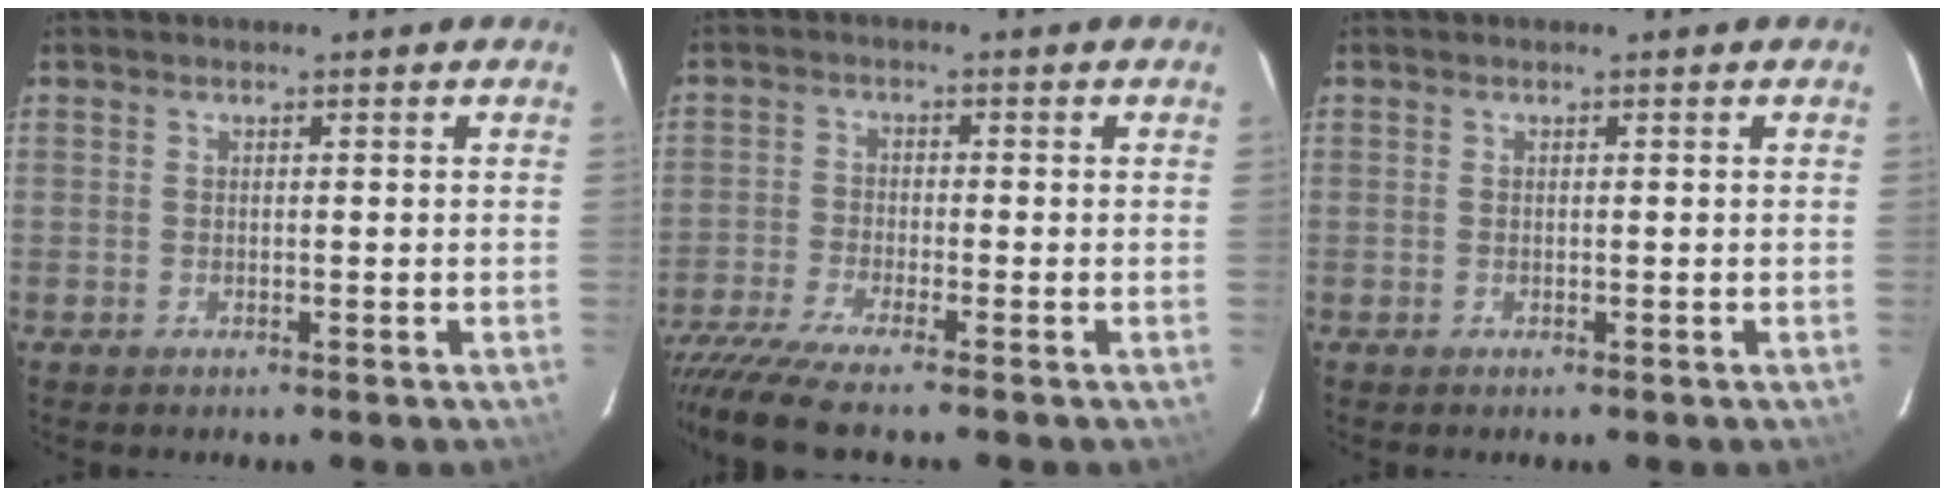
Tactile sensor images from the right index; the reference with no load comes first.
{"total": 9.1, "force": [-7.8, -0.1, 4.6], "torque": [-0.115, -0.036, -0.145]}
{"total": 0.0}